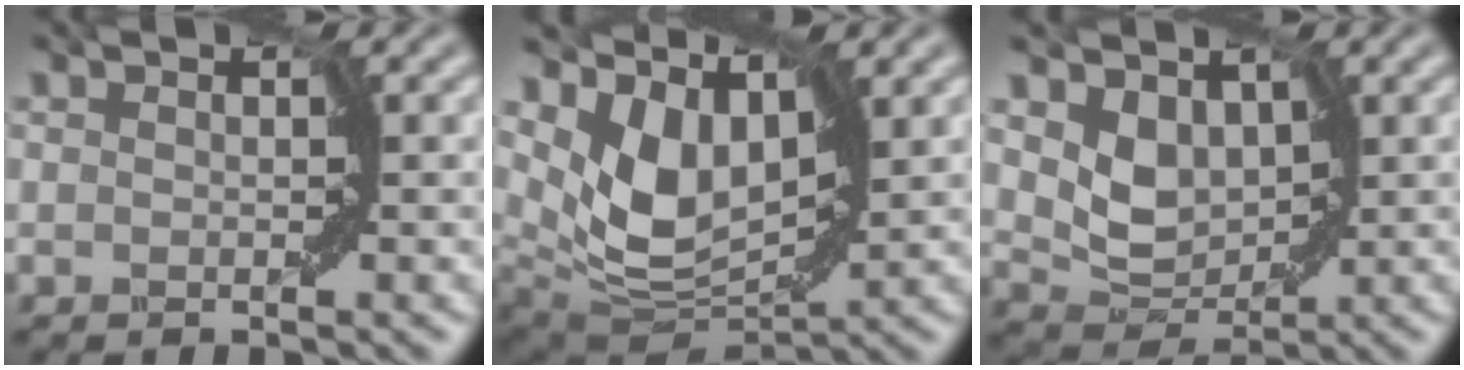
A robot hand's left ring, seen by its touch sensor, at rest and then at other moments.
{"total": 5.8, "force": [2.6, 3.5, 3.9], "torque": [-0.089, -0.017, 0.048]}
{"total": 2.7, "force": [1.3, 2.1, 1.1], "torque": [-0.031, -0.012, 0.025]}